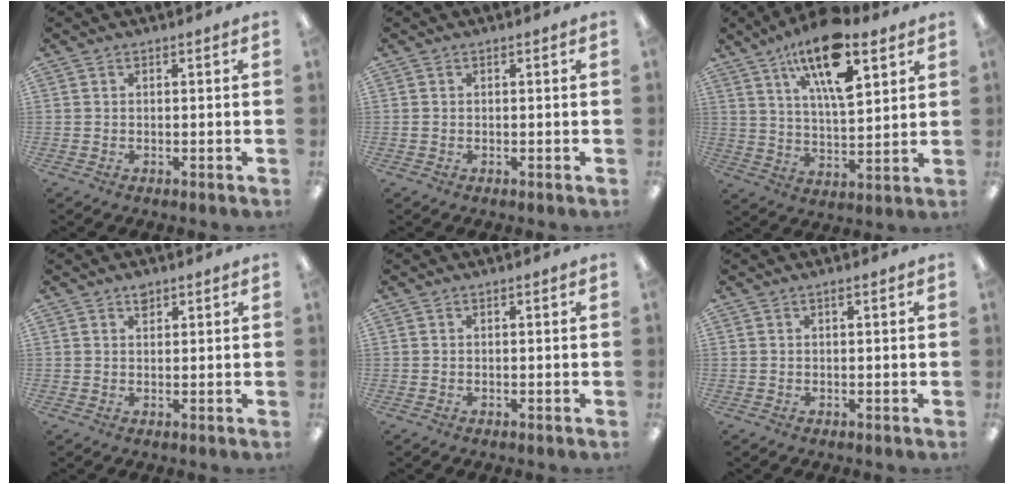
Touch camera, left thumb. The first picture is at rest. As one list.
[{"total": 0.0}, {"total": 17.3, "force": [10.5, 6.3, 12.2], "torque": [-0.205, -0.045, 0.173]}, {"total": 2.1, "force": [1.6, 1.0, 0.9], "torque": [-0.005, -0.008, 0.026]}, {"total": 0.0}, {"total": 0.8, "force": [0.5, 0.1, 0.7], "torque": [-0.015, 0.000, 0.008]}]